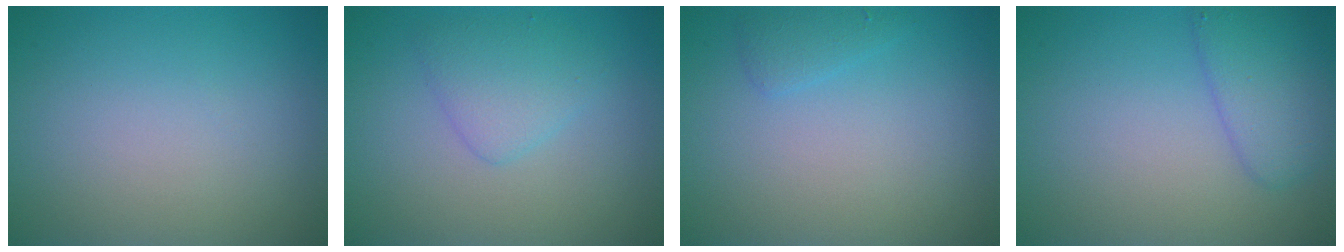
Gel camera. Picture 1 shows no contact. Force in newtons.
{"total": 2.5, "press": 2.5, "slide": 0.1}
{"total": 1.2, "press": 1.2, "slide": 0.1}
{"total": 3.2, "press": 3.2, "slide": 0.1}